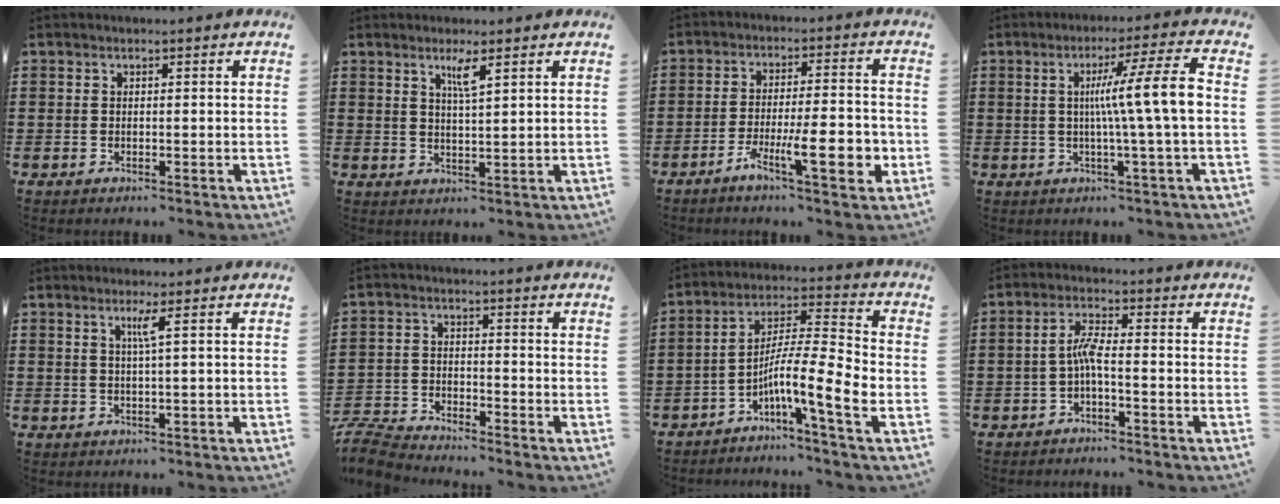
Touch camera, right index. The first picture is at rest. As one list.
[{"total": 3.1, "force": [2.1, 0.7, 2.1], "torque": [-0.031, -0.005, 0.034]}, {"total": 10.6, "force": [-4.1, 2.6, 9.5], "torque": [-0.148, 0.001, -0.069]}, {"total": 10.3, "force": [0.4, -0.2, 10.2], "torque": [-0.177, -0.004, -0.002]}, {"total": 2.4, "force": [0.7, -0.5, 2.2], "torque": [-0.044, -0.007, 0.009]}, {"total": 4.8, "force": [-4.7, 0.4, 0.5], "torque": [-0.037, -0.006, -0.104]}, {"total": 9.4, "force": [-4.2, 0.4, 8.4], "torque": [-0.161, -0.022, -0.085]}, {"total": 3.7, "force": [-1.2, 0.5, 3.4], "torque": [-0.073, 0.002, -0.026]}]